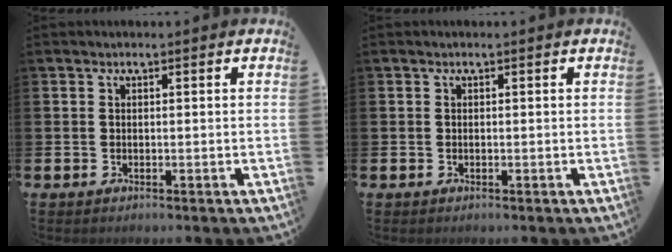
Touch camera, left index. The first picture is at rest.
{"total": 0.0}